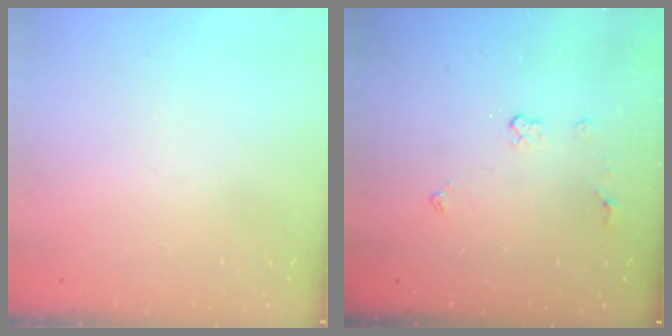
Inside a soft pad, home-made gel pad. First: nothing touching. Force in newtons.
{"total": 3.7, "press": 3.7, "slide": 0.6}